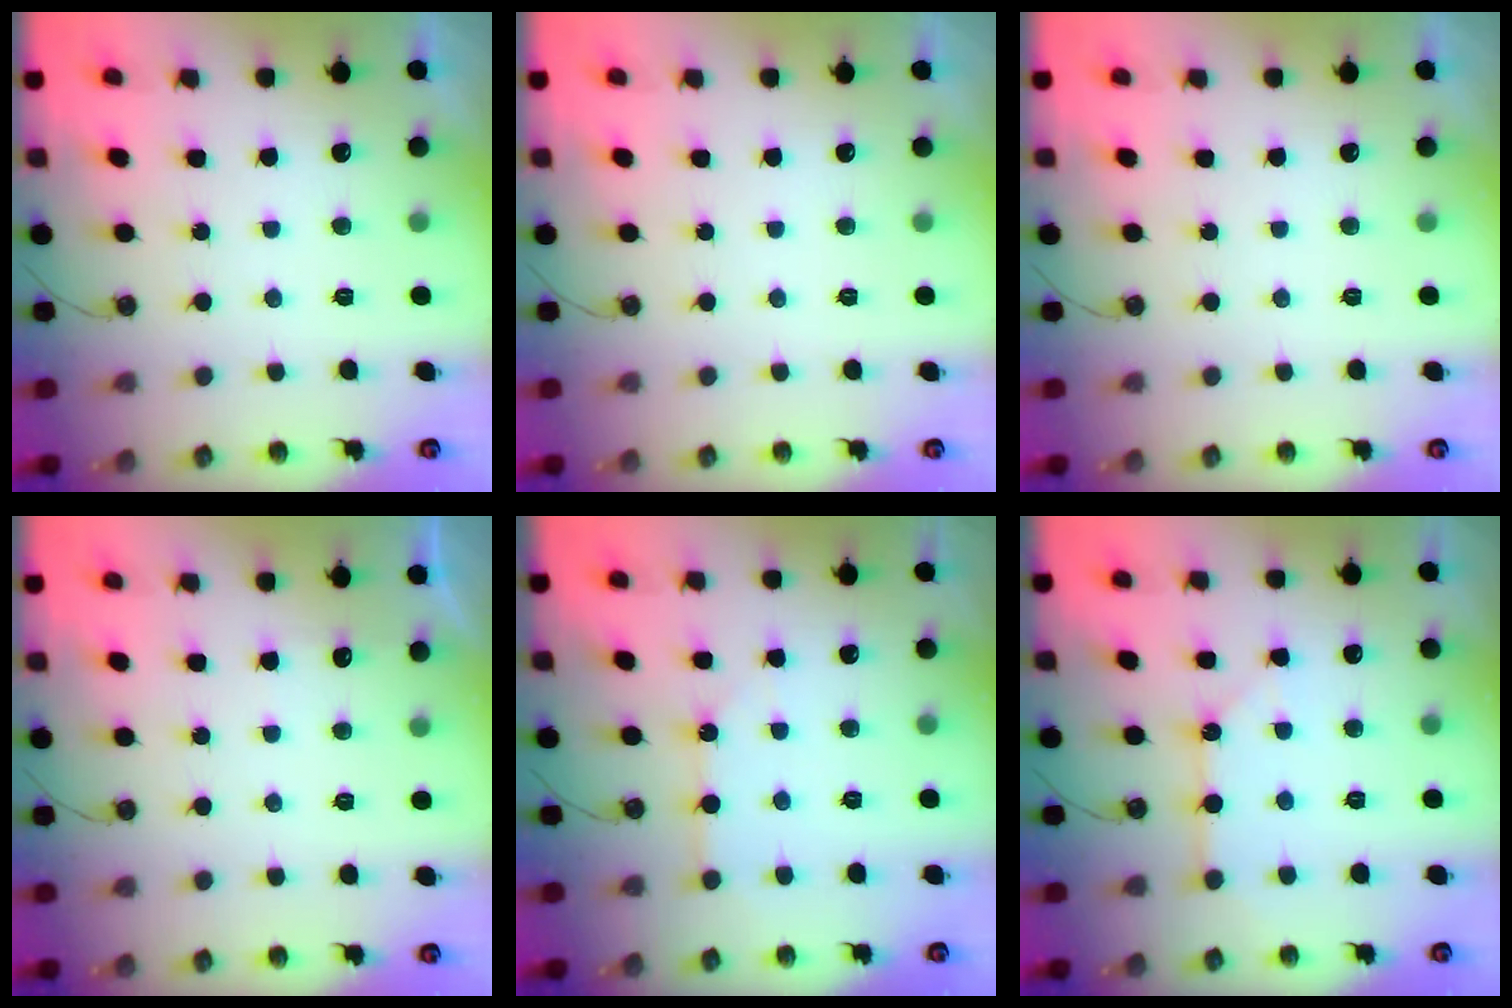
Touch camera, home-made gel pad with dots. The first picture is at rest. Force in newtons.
{"total": 0.0}
{"total": 0.0}
{"total": 3.0, "press": 3.0, "slide": 0.4}
{"total": 3.9, "press": 3.9, "slide": 0.3}
{"total": 3.7, "press": 3.7, "slide": 0.4}